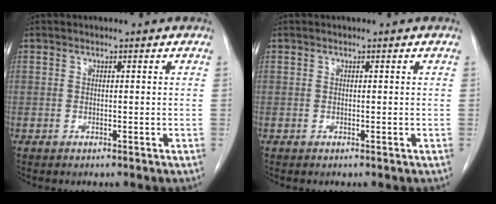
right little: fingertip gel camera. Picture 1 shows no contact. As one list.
[{"total": 0.0}]